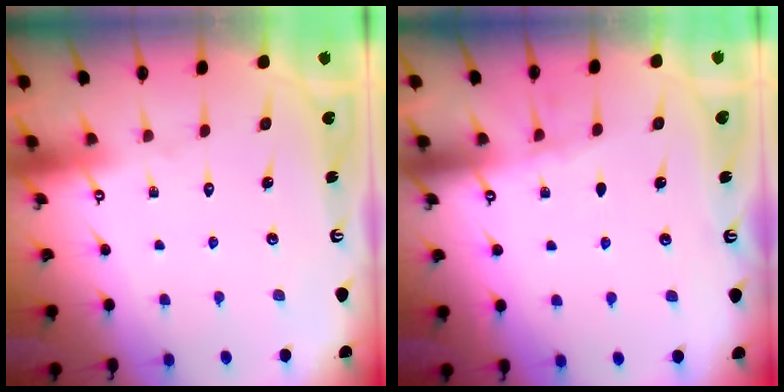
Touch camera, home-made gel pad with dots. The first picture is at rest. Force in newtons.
{"total": 1.4, "press": 1.3, "slide": 0.3}